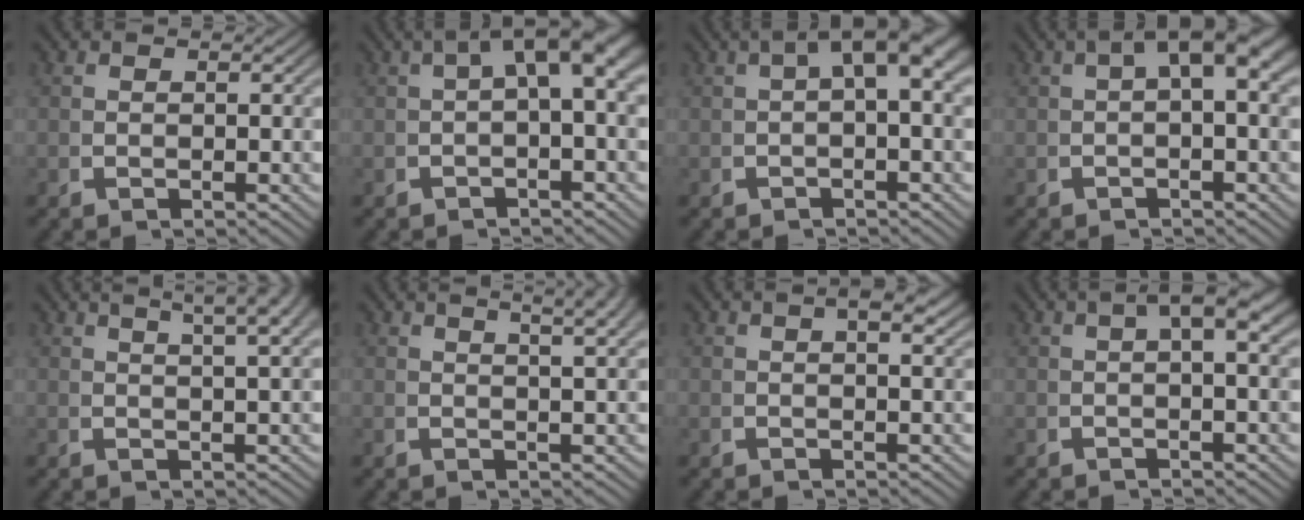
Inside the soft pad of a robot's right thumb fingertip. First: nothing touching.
{"total": 6.6, "force": [1.5, 2.9, 5.8], "torque": [-0.079, 0.018, 0.017]}
{"total": 5.8, "force": [1.4, 2.4, 5.0], "torque": [-0.066, 0.018, 0.016]}
{"total": 5.1, "force": [1.4, 2.1, 4.5], "torque": [-0.057, 0.018, 0.015]}
{"total": 6.3, "force": [3.7, 2.0, 4.7], "torque": [-0.041, 0.027, 0.049]}
{"total": 5.3, "force": [3.0, 1.7, 3.9], "torque": [-0.036, 0.018, 0.042]}
{"total": 2.6, "force": [1.3, 0.7, 2.1], "torque": [-0.020, 0.010, 0.019]}
{"total": 4.0, "force": [1.6, 1.0, 3.5], "torque": [-0.042, 0.024, 0.017]}